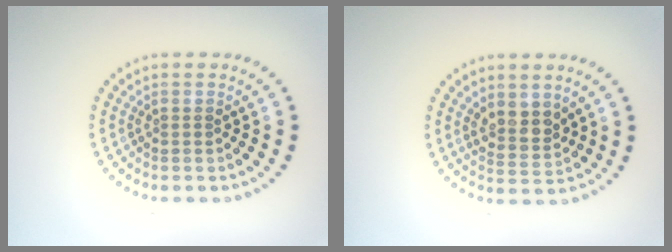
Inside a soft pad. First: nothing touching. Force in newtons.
{"total": 2.5, "press": 2.2, "slide": 1.2}